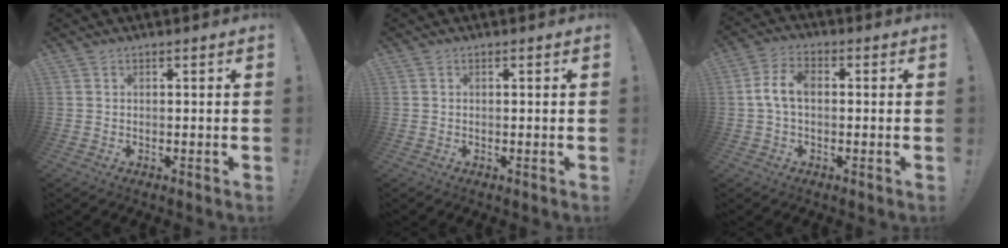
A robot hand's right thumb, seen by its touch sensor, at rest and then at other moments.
{"total": 0.0}
{"total": 7.3, "force": [0.1, 4.3, 6.0], "torque": [-0.109, 0.009, 0.002]}